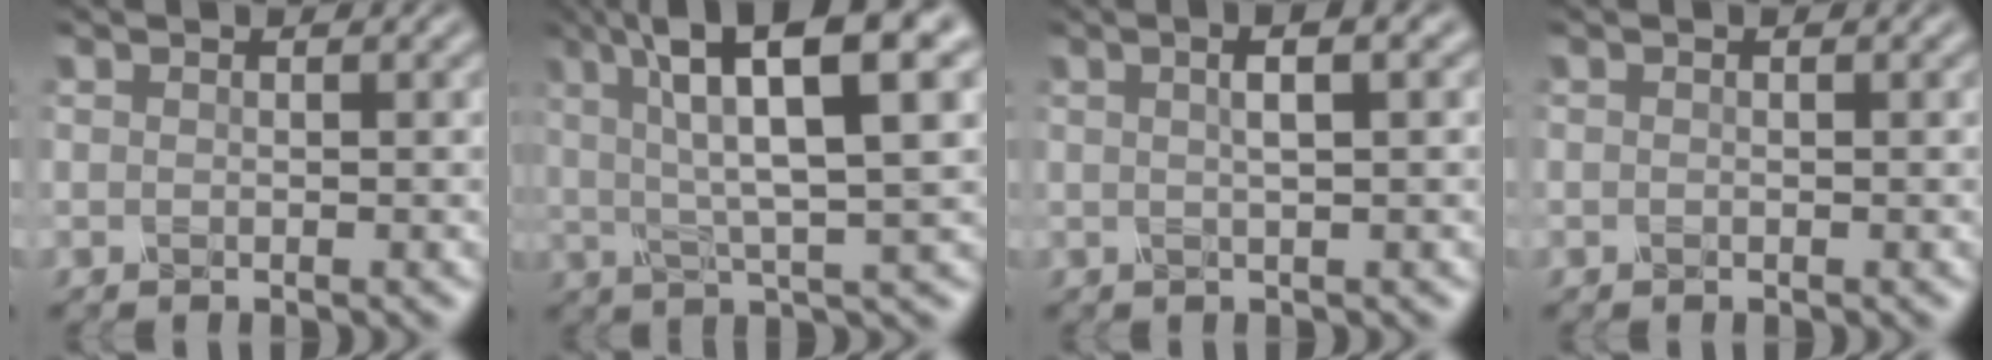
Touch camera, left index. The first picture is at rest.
{"total": 11.6, "force": [4.6, 2.7, 10.3], "torque": [-0.169, 0.021, 0.083]}
{"total": 2.9, "force": [0.8, 0.6, 2.7], "torque": [-0.035, 0.009, 0.012]}
{"total": 0.6, "force": [0.1, 0.2, 0.5], "torque": [-0.001, -0.002, -0.003]}